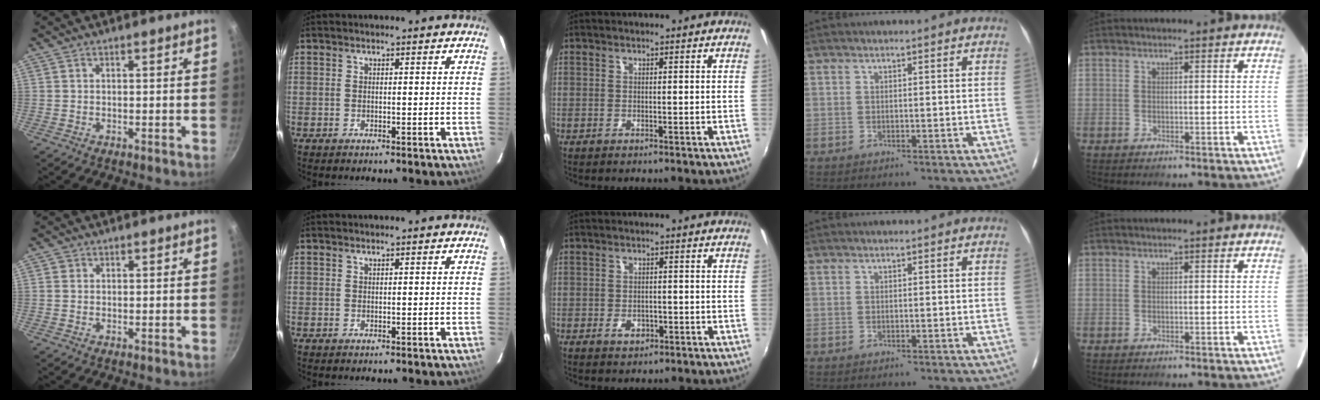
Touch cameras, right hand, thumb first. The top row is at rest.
{"thumb": {"total": 1.1, "force": [0.2, 1.0, 0.3], "torque": [-0.001, 0.001, 0.000]}, "middle": {"total": 2.8, "force": [-1.2, 2.0, 1.4], "torque": [-0.026, -0.002, -0.017]}}